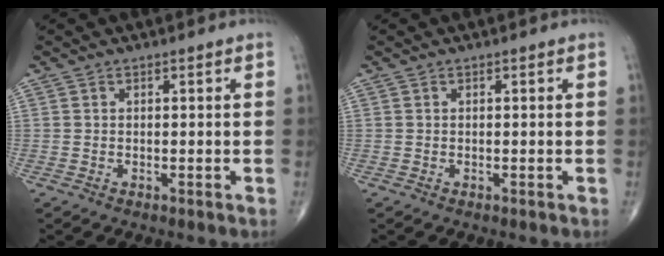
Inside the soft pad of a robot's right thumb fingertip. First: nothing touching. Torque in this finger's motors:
{"motor_torque": [0.04, 0.04, 0.00, 0.00, 0.00]}